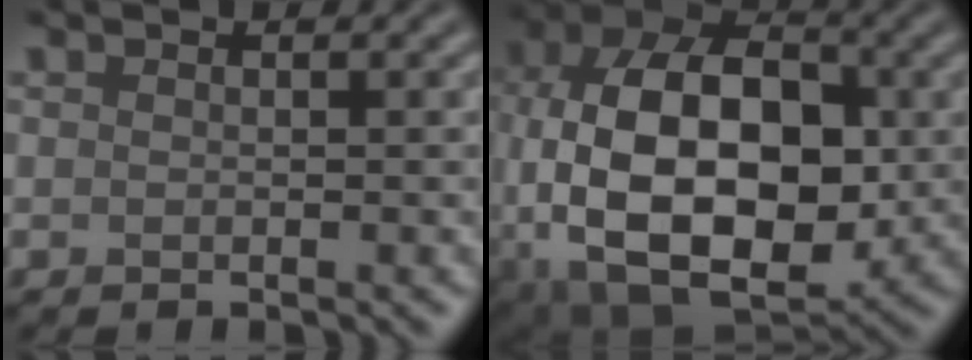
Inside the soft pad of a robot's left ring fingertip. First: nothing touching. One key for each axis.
{"total": 16.3, "fx": -1.9, "fy": 10.0, "fz": 12.7, "tx": -0.222, "ty": 0.001, "tz": -0.038}